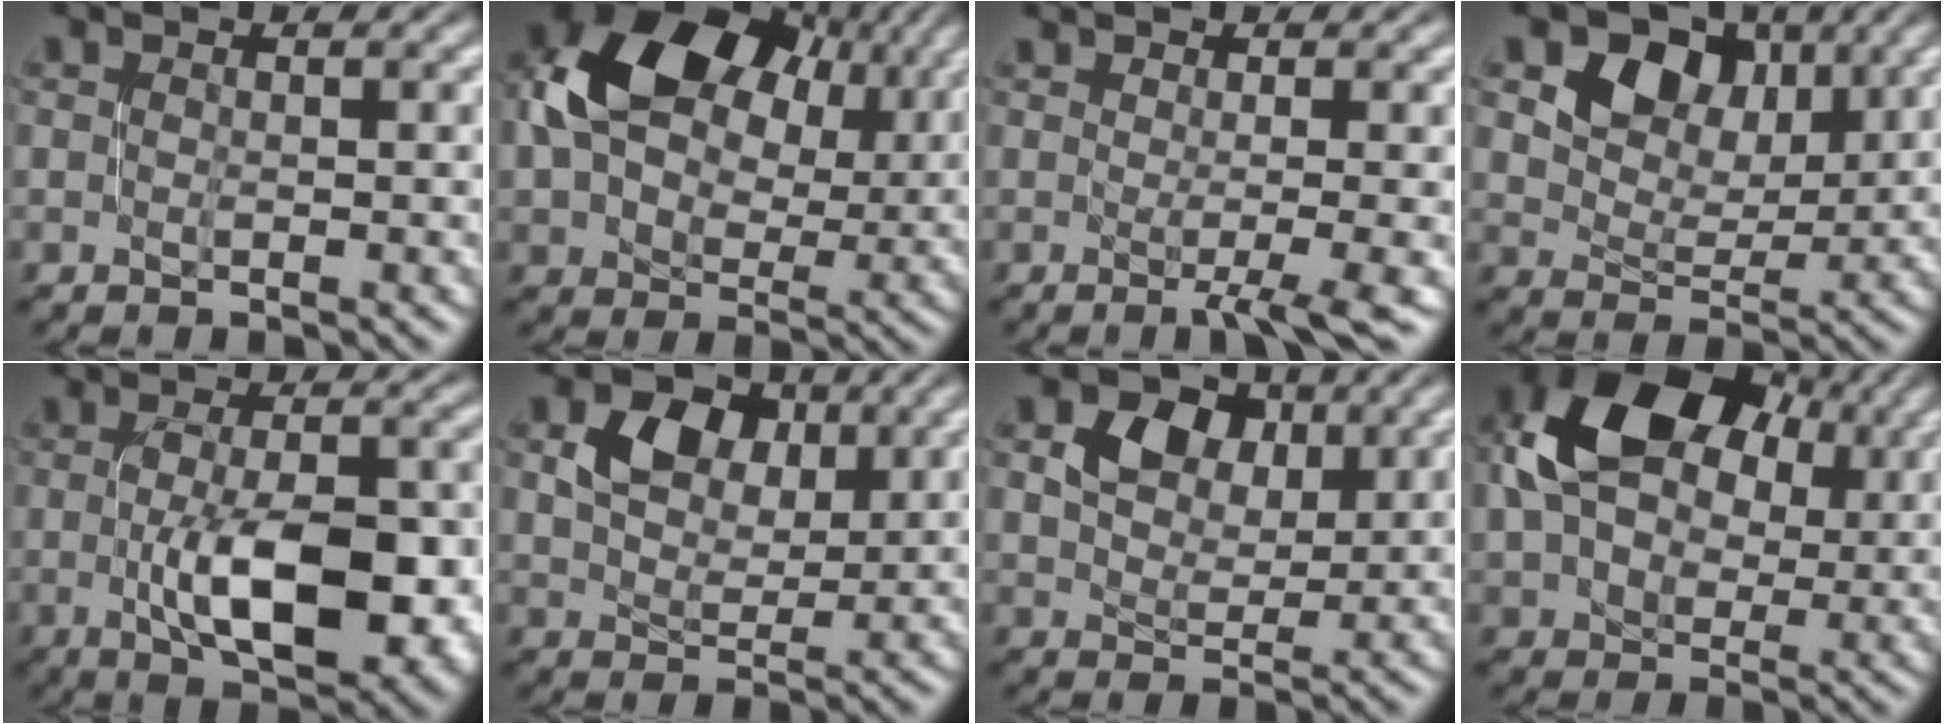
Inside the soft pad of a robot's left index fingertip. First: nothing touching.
{"total": 13.7, "force": [5.0, 9.1, 9.0], "torque": [-0.171, 0.022, 0.090]}
{"total": 3.3, "force": [-0.5, 0.8, 3.1], "torque": [-0.044, -0.001, -0.008]}
{"total": 8.1, "force": [4.7, 5.6, 3.6], "torque": [-0.071, 0.007, 0.081]}
{"total": 9.3, "force": [-1.8, 3.9, 8.2], "torque": [-0.139, -0.008, -0.023]}
{"total": 4.8, "force": [2.2, 3.4, 2.6], "torque": [-0.050, 0.006, 0.036]}
{"total": 4.4, "force": [2.1, 3.2, 2.2], "torque": [-0.041, 0.005, 0.032]}
{"total": 13.4, "force": [4.4, 8.9, 9.0], "torque": [-0.168, 0.024, 0.072]}